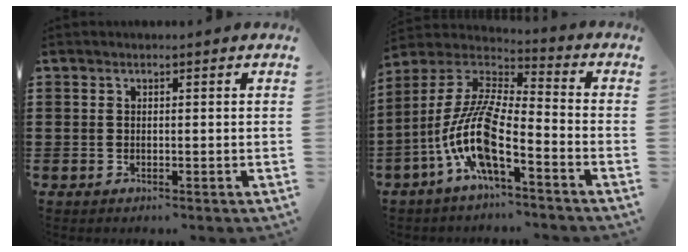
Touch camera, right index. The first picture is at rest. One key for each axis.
{"total": 11.5, "fx": -5.7, "fy": 2.6, "fz": 9.7, "tx": -0.232, "ty": -0.025, "tz": -0.125}